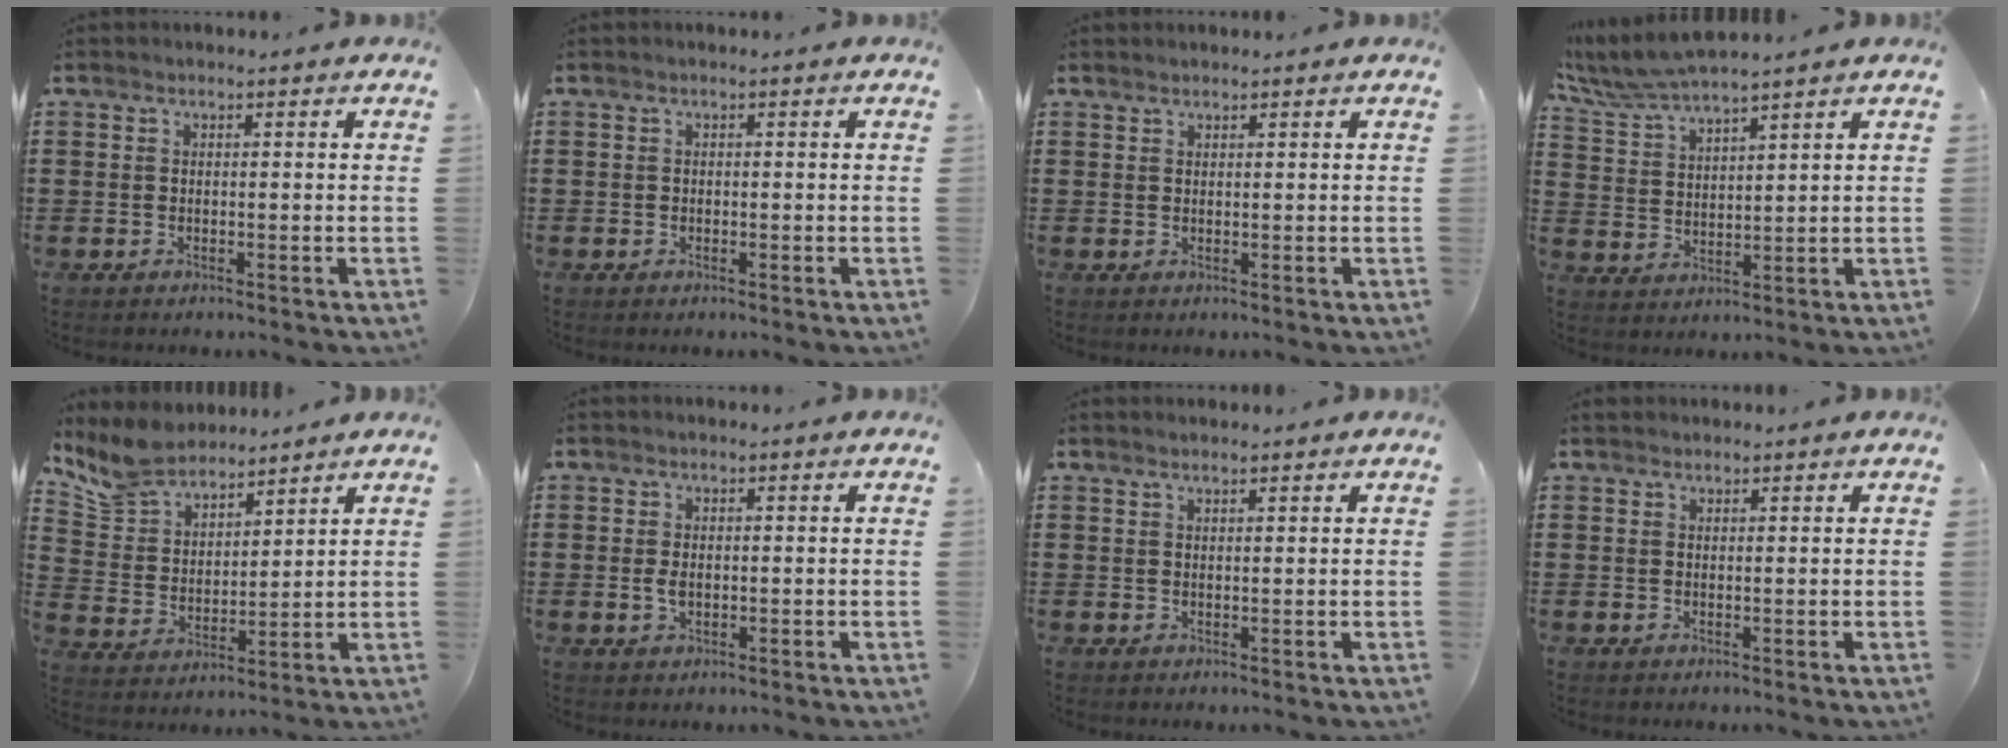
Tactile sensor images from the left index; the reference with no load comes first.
{"total": 0.0}
{"total": 0.9, "force": [0.8, 0.2, 0.1], "torque": [-0.003, 0.000, 0.017]}
{"total": 5.5, "force": [5.2, 0.2, 1.7], "torque": [-0.055, -0.025, 0.092]}
{"total": 7.8, "force": [7.2, 2.5, 1.4], "torque": [-0.064, -0.027, 0.137]}
{"total": 2.1, "force": [0.0, 1.2, 1.7], "torque": [-0.043, 0.001, -0.004]}
{"total": 1.0, "force": [0.9, 0.0, 0.4], "torque": [-0.008, 0.000, 0.017]}
{"total": 0.9, "force": [0.8, 0.4, 0.1], "torque": [-0.003, 0.003, 0.016]}